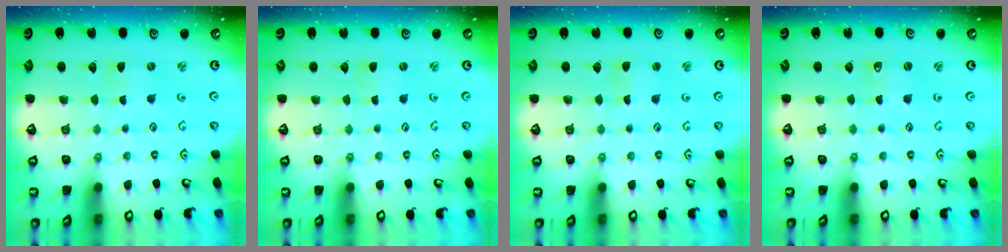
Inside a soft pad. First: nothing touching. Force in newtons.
{"total": 0.6, "press": 0.6, "slide": 0.0}
{"total": 1.8, "press": 1.8, "slide": 0.3}
{"total": 2.7, "press": 2.7, "slide": 0.3}